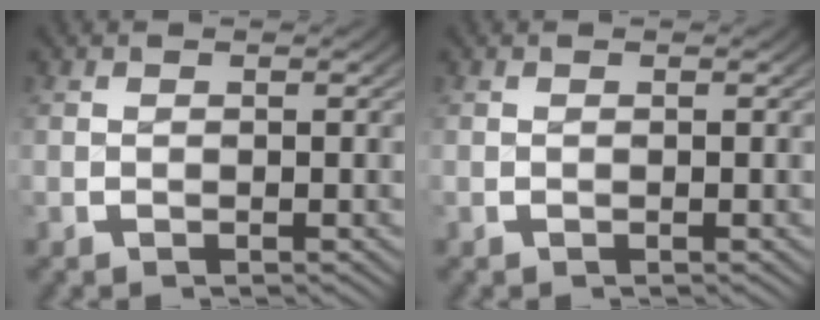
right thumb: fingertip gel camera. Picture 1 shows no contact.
{"total": 0.0}